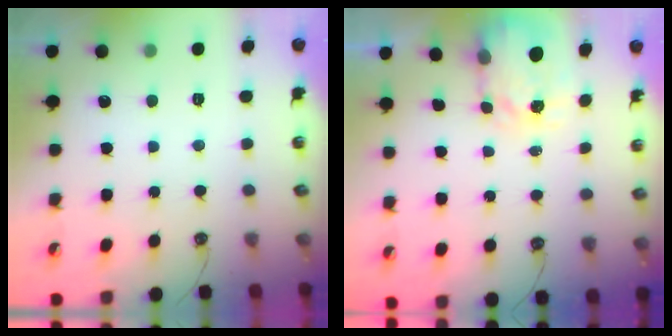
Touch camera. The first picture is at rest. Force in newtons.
{"total": 3.7, "press": 3.6, "slide": 0.4}